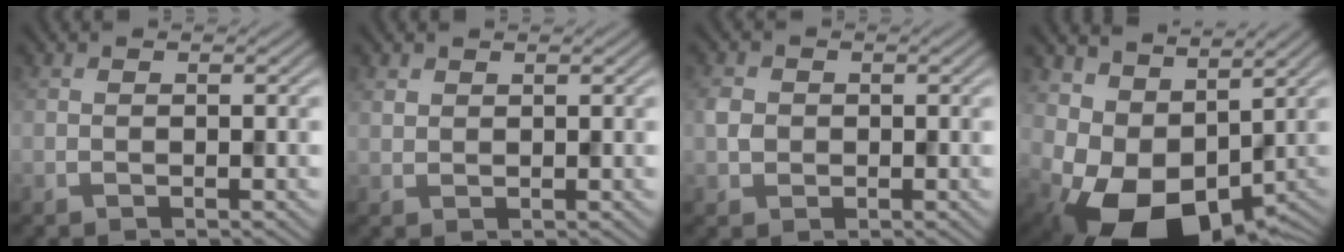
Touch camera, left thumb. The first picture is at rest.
{"total": 1.3, "force": [0.9, 0.7, 0.4], "torque": [-0.010, 0.000, 0.023]}
{"total": 2.2, "force": [0.0, 2.0, 0.9], "torque": [-0.022, 0.001, -0.006]}
{"total": 10.6, "force": [0.5, 7.3, 7.7], "torque": [-0.140, -0.035, 0.027]}